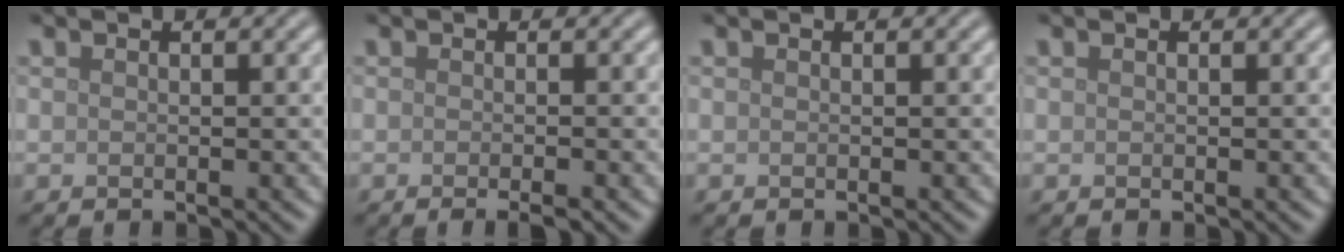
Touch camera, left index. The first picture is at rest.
{"total": 1.9, "force": [-0.9, 0.4, 1.6], "torque": [-0.016, -0.004, -0.017]}
{"total": 0.0}
{"total": 0.0}